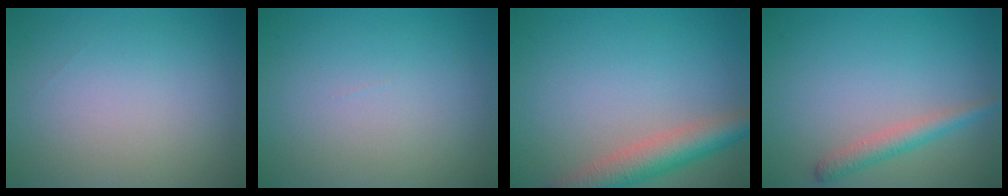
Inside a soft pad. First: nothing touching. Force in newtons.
{"total": 0.0}
{"total": 5.2, "press": 5.2, "slide": 0.3}
{"total": 2.2, "press": 2.2, "slide": 0.1}